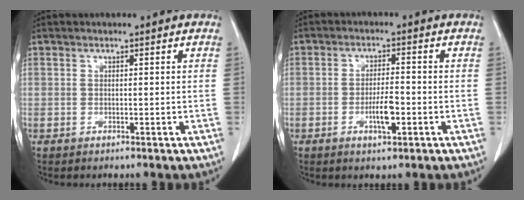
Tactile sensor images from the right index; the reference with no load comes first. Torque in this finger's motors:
{"motor_torque": [0.64, -0.19, 0.09, 0.03]}